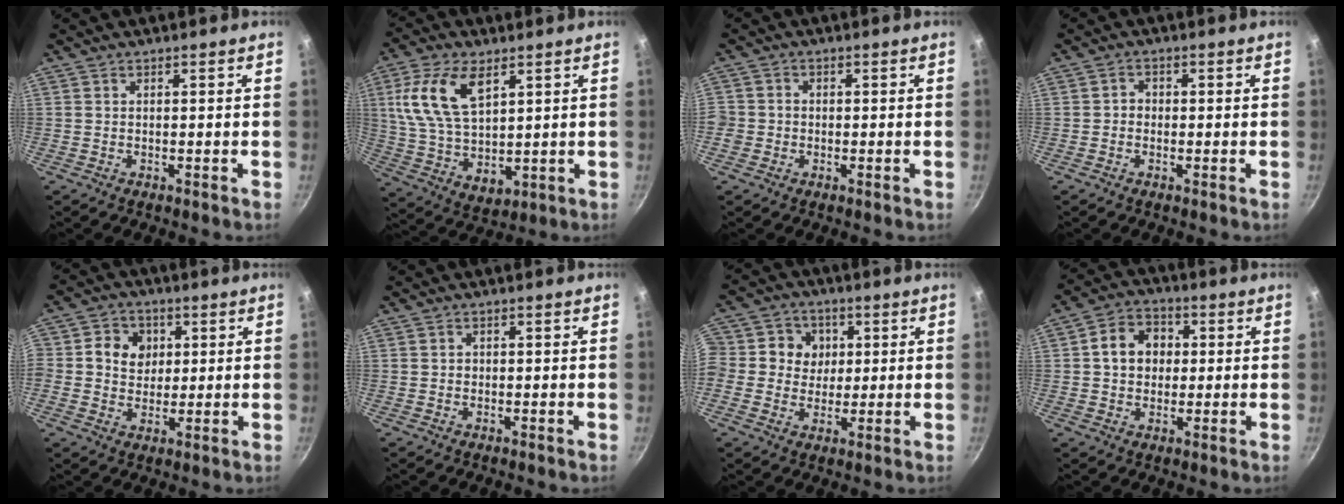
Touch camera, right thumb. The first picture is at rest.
{"total": 15.4, "force": [5.5, 8.8, 11.5], "torque": [-0.206, -0.023, 0.116]}
{"total": 3.1, "force": [-1.0, 2.9, 0.8], "torque": [-0.008, 0.009, -0.022]}
{"total": 1.8, "force": [-0.4, 1.6, 0.7], "torque": [-0.004, 0.006, -0.011]}
{"total": 7.4, "force": [1.5, 6.7, 2.7], "torque": [-0.013, -0.005, 0.008]}
{"total": 0.6, "force": [0.0, 0.6, 0.0], "torque": [0.004, 0.000, -0.001]}
{"total": 11.3, "force": [1.7, 10.6, 3.5], "torque": [-0.051, 0.013, 0.008]}
{"total": 8.5, "force": [1.1, 7.1, 4.6], "torque": [-0.045, 0.011, 0.004]}